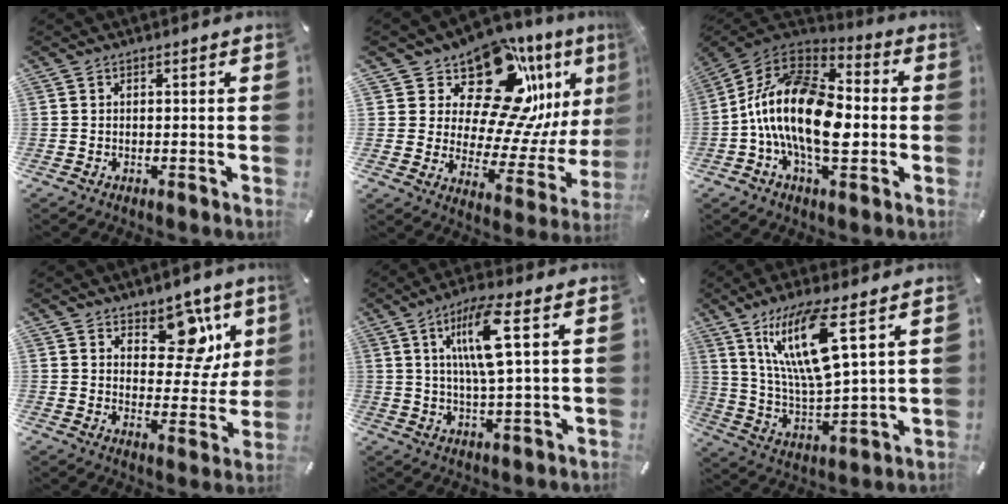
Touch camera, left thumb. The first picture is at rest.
{"total": 19.8, "force": [13.0, 10.5, 10.6], "torque": [-0.136, -0.114, 0.220]}
{"total": 19.7, "force": [-3.7, 11.2, 15.7], "torque": [-0.317, 0.018, -0.069]}
{"total": 13.5, "force": [7.8, 8.6, 6.9], "torque": [-0.070, -0.059, 0.138]}
{"total": 11.2, "force": [3.6, 1.8, 10.5], "torque": [-0.217, 0.001, 0.053]}
{"total": 16.9, "force": [8.5, 4.1, 14.0], "torque": [-0.302, -0.025, 0.136]}